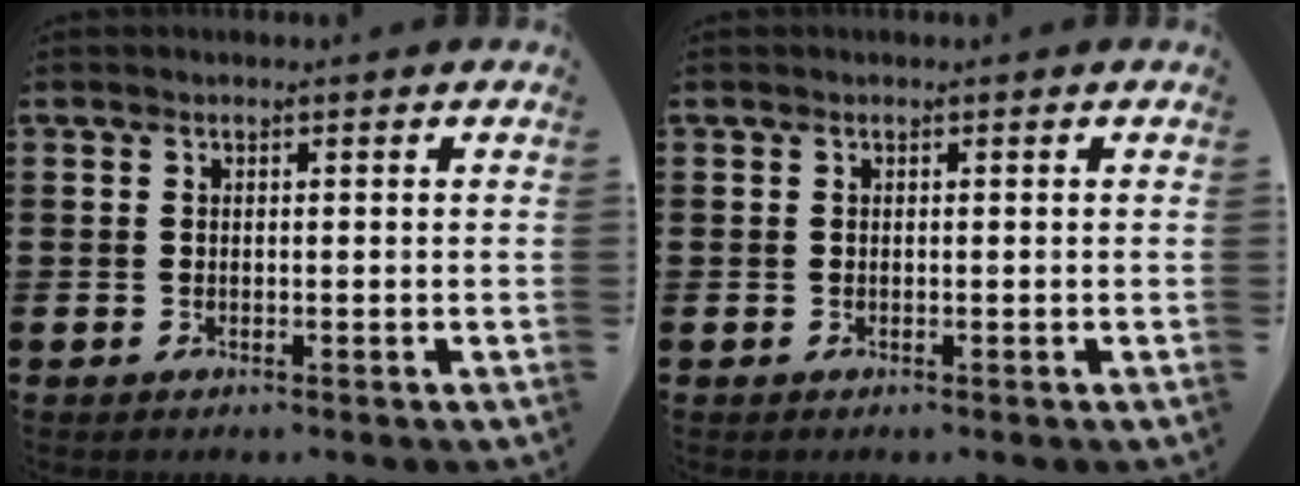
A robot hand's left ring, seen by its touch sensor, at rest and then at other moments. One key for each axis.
{"total": 0.0}